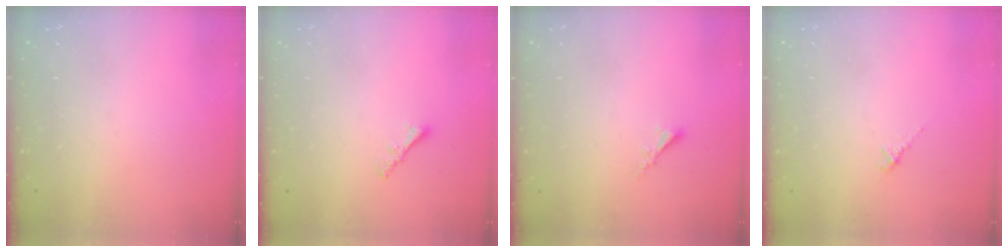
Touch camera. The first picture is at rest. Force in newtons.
{"total": 1.6, "press": 1.5, "slide": 0.5}
{"total": 1.8, "press": 1.7, "slide": 0.3}
{"total": 1.5, "press": 1.4, "slide": 0.5}